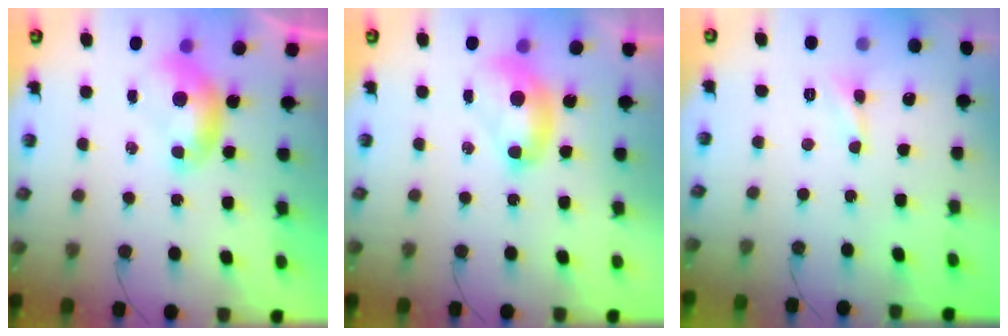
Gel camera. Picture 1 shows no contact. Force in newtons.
{"total": 2.5, "press": 2.5, "slide": 0.1}
{"total": 2.1, "press": 2.0, "slide": 0.6}